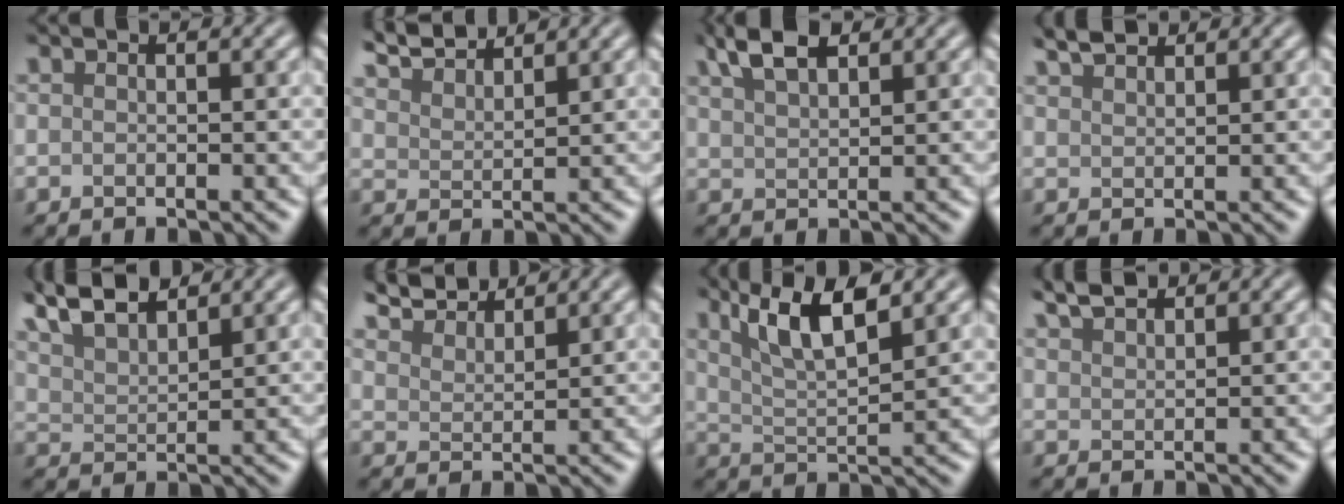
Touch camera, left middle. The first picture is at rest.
{"total": 4.2, "force": [4.0, 0.6, 1.0], "torque": [-0.026, 0.009, 0.076]}
{"total": 3.8, "force": [2.8, 1.3, 2.3], "torque": [-0.048, 0.010, 0.056]}
{"total": 2.1, "force": [2.0, 0.3, 0.5], "torque": [-0.008, 0.006, 0.045]}
{"total": 5.7, "force": [4.8, 1.5, 2.8], "torque": [-0.059, 0.014, 0.083]}
{"total": 5.2, "force": [4.9, 0.9, 1.2], "torque": [-0.031, 0.006, 0.089]}
{"total": 5.7, "force": [3.2, 1.5, 4.5], "torque": [-0.082, 0.000, 0.061]}
{"total": 2.6, "force": [2.4, 0.5, 0.9], "torque": [-0.016, 0.007, 0.052]}